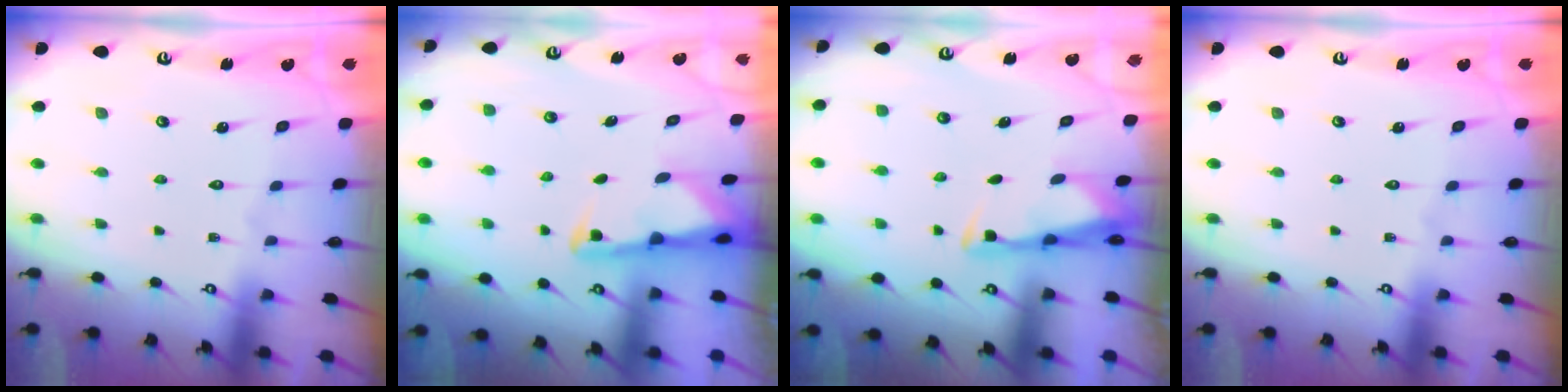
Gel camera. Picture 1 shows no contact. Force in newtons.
{"total": 2.7, "press": 2.7, "slide": 0.7}
{"total": 3.2, "press": 3.1, "slide": 0.8}
{"total": 0.0}